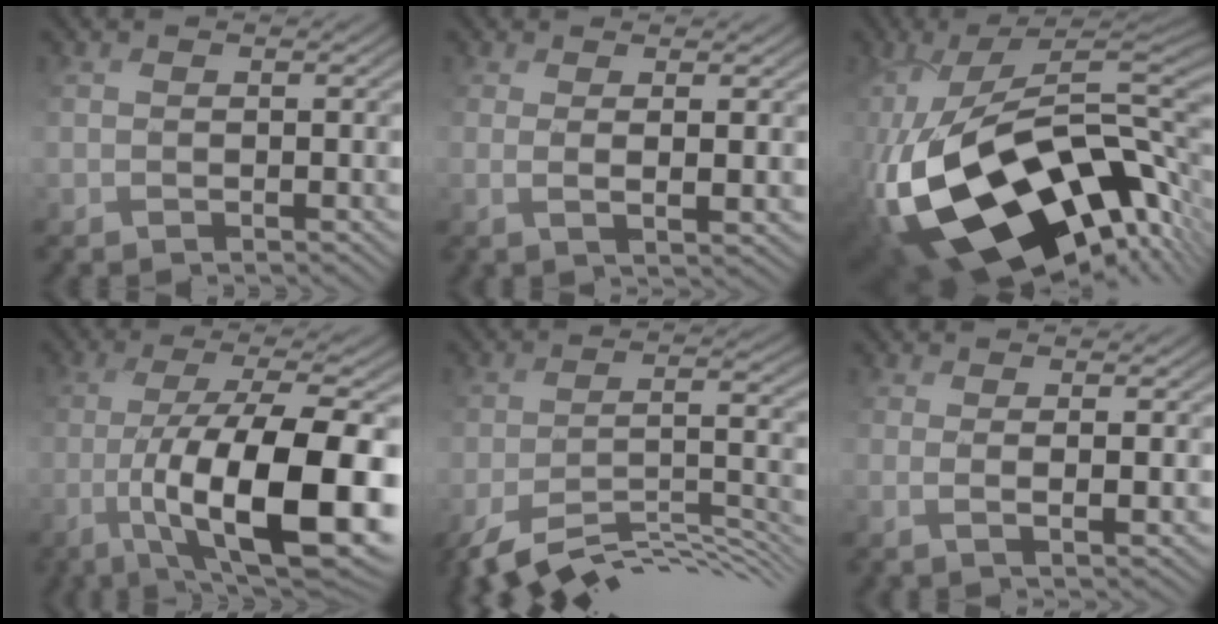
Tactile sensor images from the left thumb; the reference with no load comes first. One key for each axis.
{"total": 2.6, "fx": 0.7, "fy": 0.6, "fz": 2.4, "tx": -0.040, "ty": 0.006, "tz": 0.015}
{"total": 20.0, "fx": -5.0, "fy": 12.0, "fz": 15.2, "tx": -0.316, "ty": -0.048, "tz": -0.059}
{"total": 15.9, "fx": -4.9, "fy": 5.5, "fz": 14.2, "tx": -0.259, "ty": -0.016, "tz": -0.071}
{"total": 11.1, "fx": -8.9, "fy": 2.5, "fz": 6.1, "tx": -0.111, "ty": -0.001, "tz": -0.147}
{"total": 2.3, "fx": 0.6, "fy": 0.6, "fz": 2.1, "tx": -0.035, "ty": 0.004, "tz": 0.013}